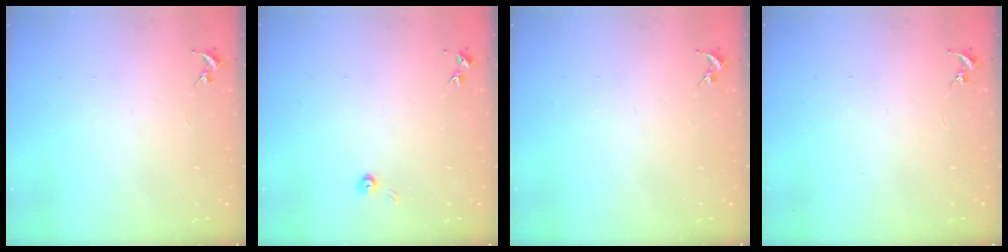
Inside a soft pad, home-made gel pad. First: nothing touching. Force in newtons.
{"total": 3.2, "press": 3.2, "slide": 0.3}
{"total": 0.0}
{"total": 0.0}